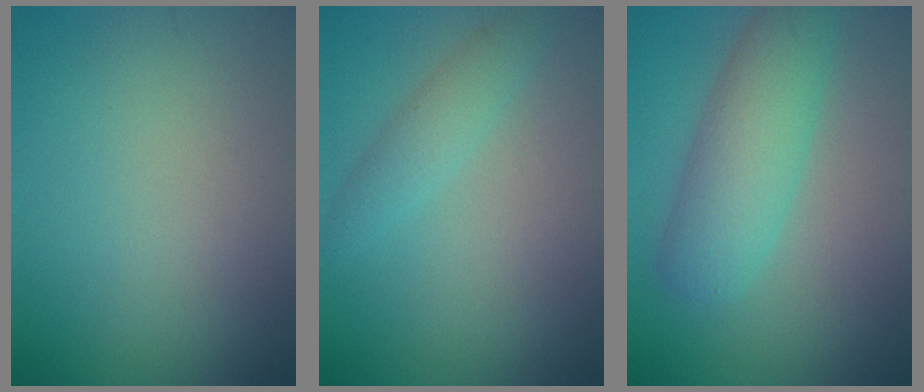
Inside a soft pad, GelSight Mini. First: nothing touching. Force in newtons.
{"total": 2.1, "press": 2.0, "slide": 0.2}
{"total": 5.6, "press": 5.6, "slide": 0.2}